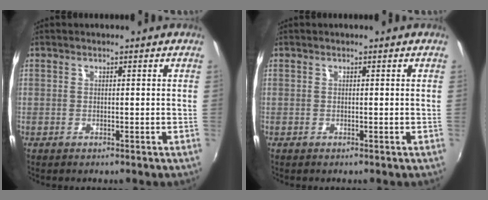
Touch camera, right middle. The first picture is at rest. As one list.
[{"total": 0.0}]